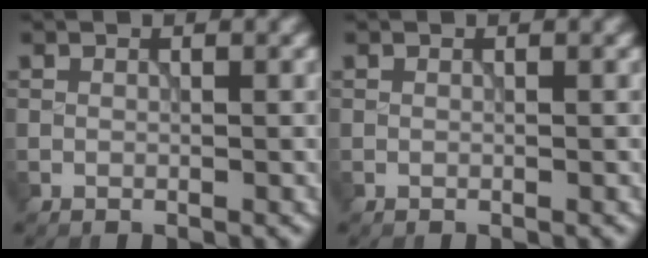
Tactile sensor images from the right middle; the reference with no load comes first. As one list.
[{"total": 0.0}]